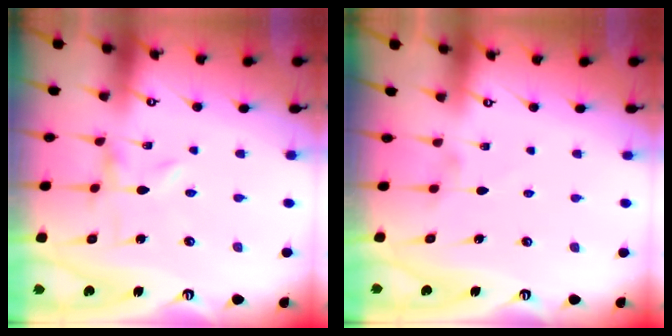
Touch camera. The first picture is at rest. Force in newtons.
{"total": 1.4, "press": 1.4, "slide": 0.3}